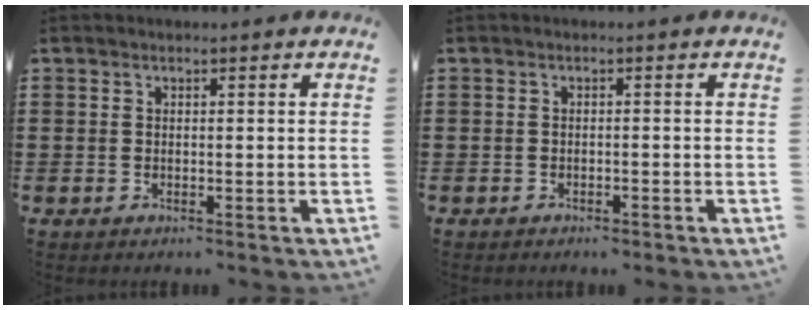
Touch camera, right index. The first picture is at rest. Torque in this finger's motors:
{"motor_torque": [-0.17, -0.03, -0.58, -0.18]}